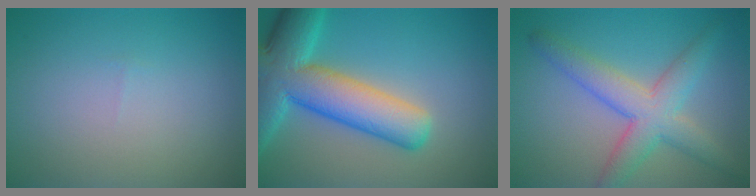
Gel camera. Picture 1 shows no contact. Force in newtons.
{"total": 10.5, "press": 10.5, "slide": 0.8}
{"total": 5.6, "press": 5.6, "slide": 0.2}